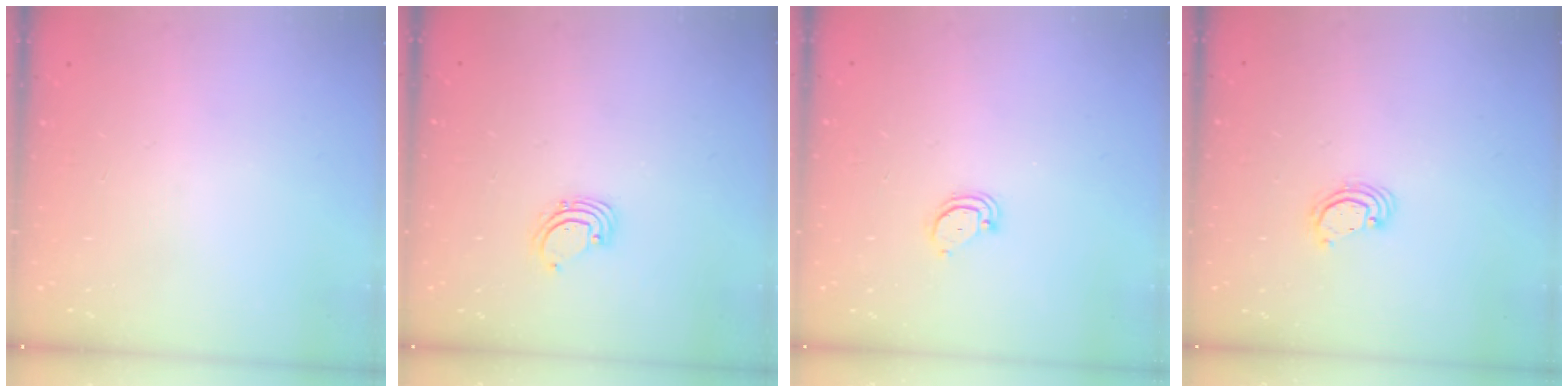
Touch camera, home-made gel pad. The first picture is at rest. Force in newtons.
{"total": 1.6, "press": 1.6, "slide": 0.1}
{"total": 2.6, "press": 2.6, "slide": 0.2}
{"total": 2.2, "press": 2.2, "slide": 0.2}